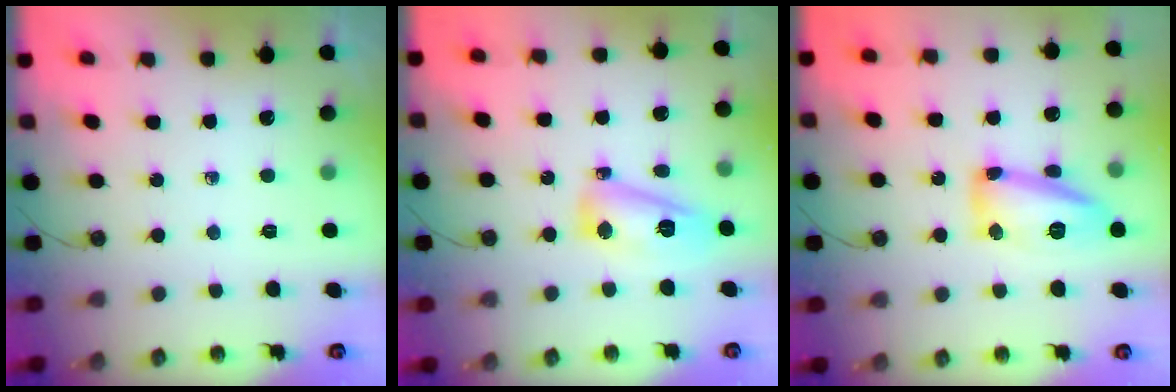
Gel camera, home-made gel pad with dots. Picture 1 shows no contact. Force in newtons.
{"total": 12.2, "press": 12.1, "slide": 1.1}
{"total": 14.2, "press": 14.2, "slide": 0.6}